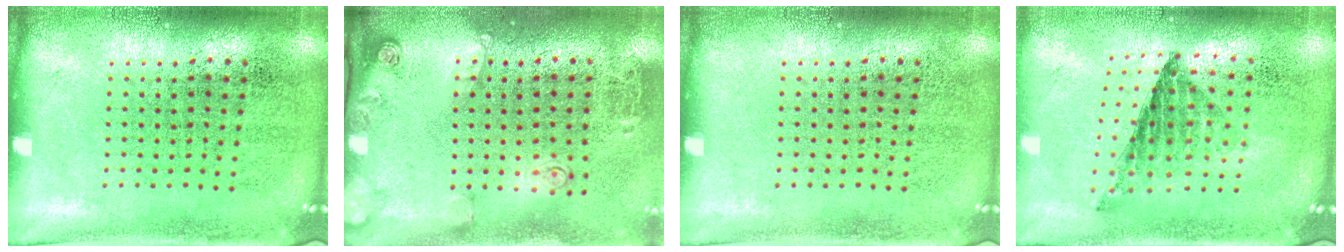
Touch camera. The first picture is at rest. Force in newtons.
{"total": 2.0, "press": 1.2, "slide": 1.6}
{"total": 0.0}
{"total": 0.8, "press": 0.8, "slide": 0.1}